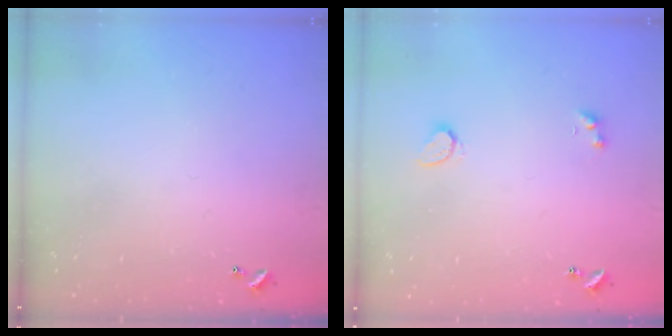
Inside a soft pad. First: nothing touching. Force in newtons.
{"total": 2.3, "press": 2.3, "slide": 0.5}